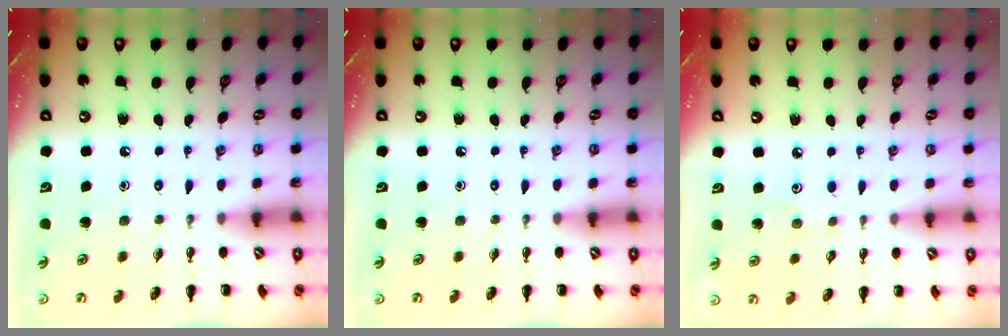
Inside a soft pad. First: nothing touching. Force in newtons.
{"total": 0.0}
{"total": 2.7, "press": 2.6, "slide": 0.7}